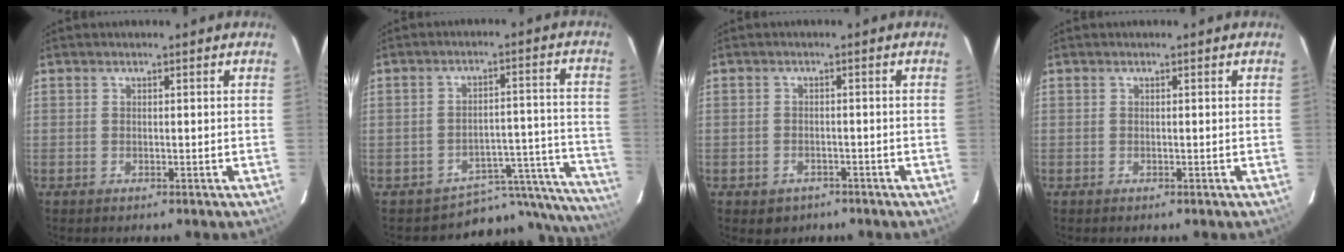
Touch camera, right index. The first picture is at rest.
{"total": 15.3, "force": [-13.8, 5.8, 3.1], "torque": [-0.014, 0.048, -0.180]}
{"total": 3.2, "force": [-1.9, 2.6, 0.7], "torque": [-0.022, 0.002, -0.021]}
{"total": 0.0}